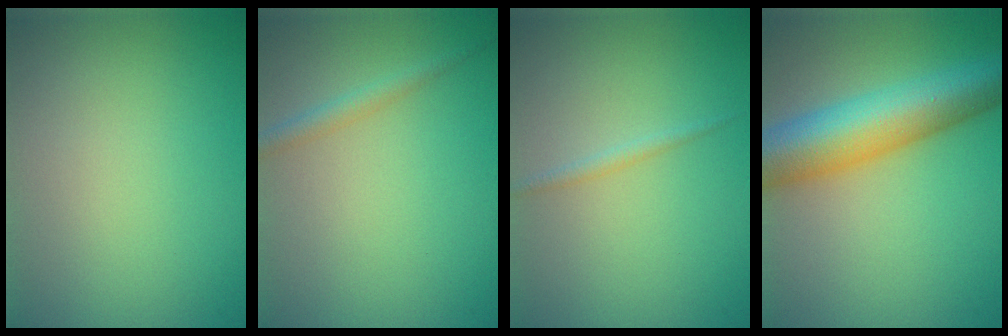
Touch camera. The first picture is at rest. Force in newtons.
{"total": 1.5, "press": 1.5, "slide": 0.0}
{"total": 0.9, "press": 0.9, "slide": 0.1}
{"total": 9.9, "press": 9.9, "slide": 0.4}